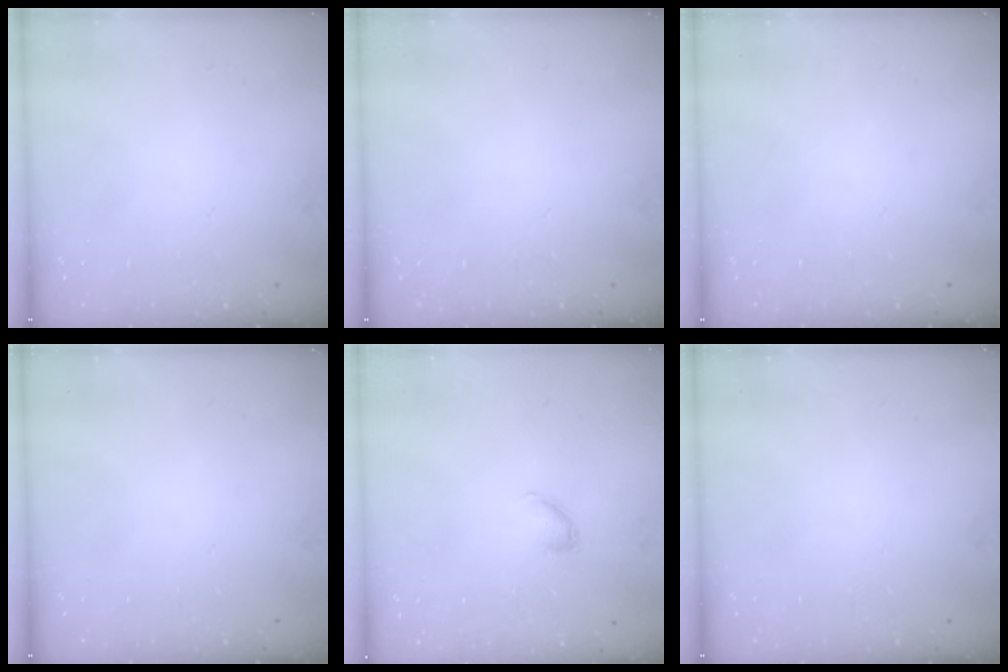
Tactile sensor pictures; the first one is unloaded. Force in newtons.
{"total": 0.0}
{"total": 0.0}
{"total": 0.0}
{"total": 5.2, "press": 5.1, "slide": 1.1}
{"total": 0.0}